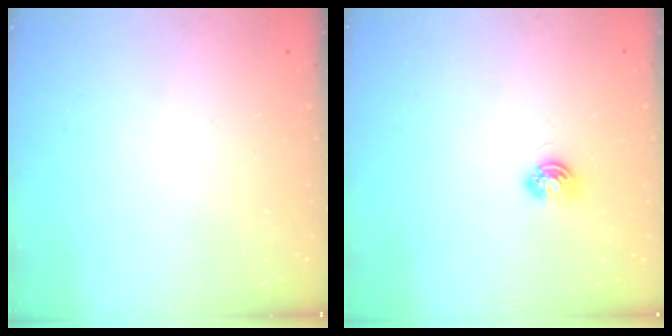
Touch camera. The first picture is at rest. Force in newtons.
{"total": 4.9, "press": 4.8, "slide": 0.6}